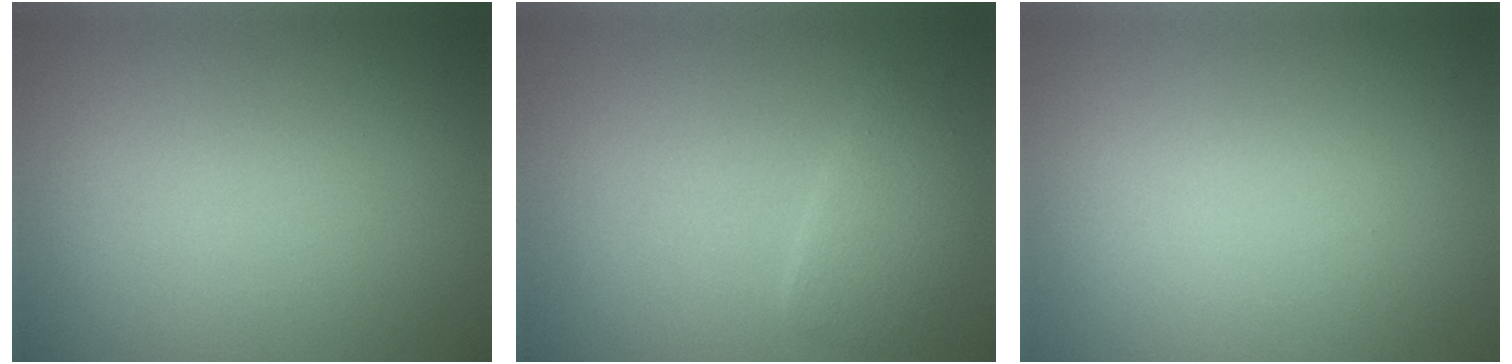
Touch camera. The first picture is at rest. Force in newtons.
{"total": 2.4, "press": 2.4, "slide": 0.0}
{"total": 0.0}